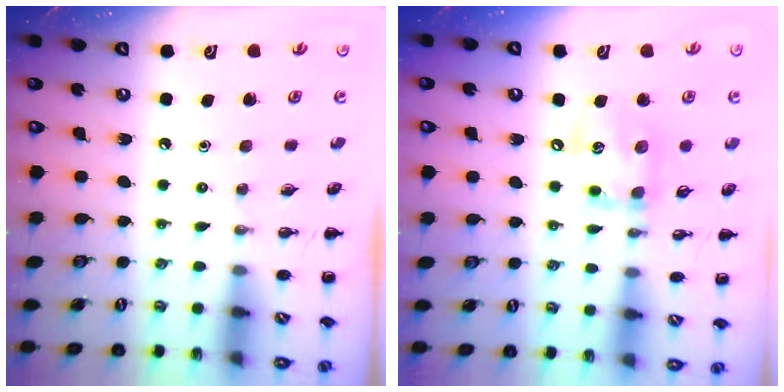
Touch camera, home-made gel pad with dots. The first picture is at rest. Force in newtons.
{"total": 11.5, "press": 11.4, "slide": 1.8}